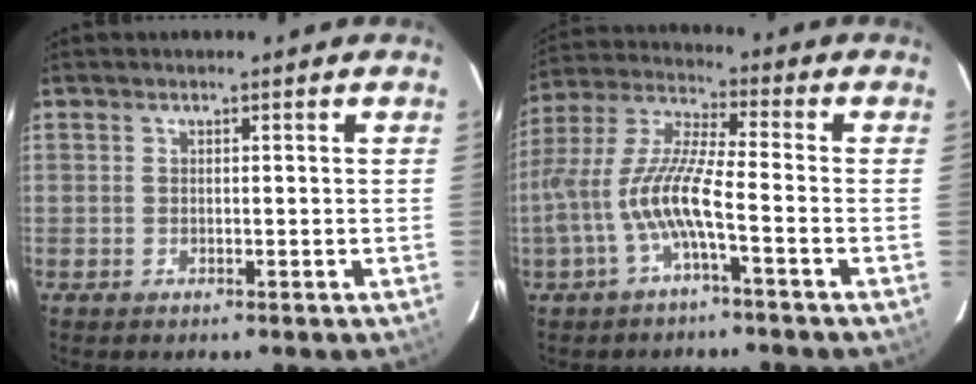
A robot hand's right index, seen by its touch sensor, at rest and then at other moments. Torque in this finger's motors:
{"motor_torque": [1.16, -0.93, 0.93, 0.21]}